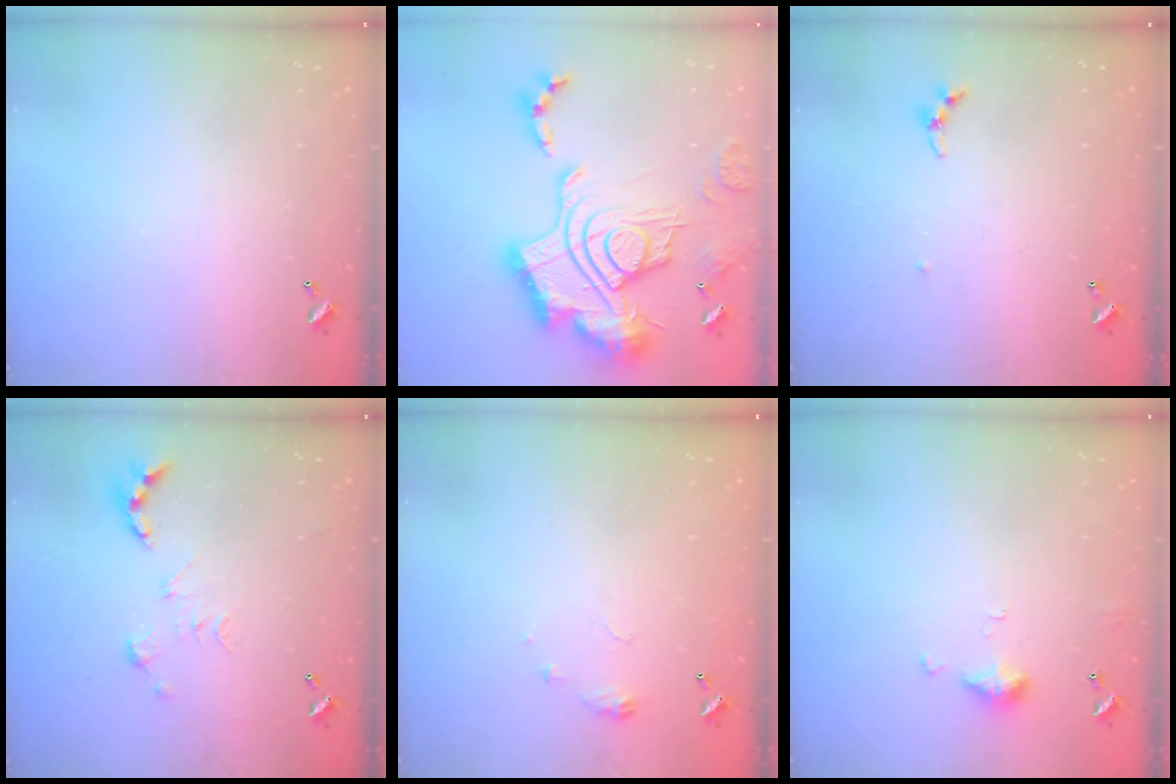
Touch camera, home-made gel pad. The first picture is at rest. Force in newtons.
{"total": 3.8, "press": 3.1, "slide": 2.2}
{"total": 3.8, "press": 3.8, "slide": 0.3}
{"total": 0.0}
{"total": 3.5, "press": 3.5, "slide": 0.5}
{"total": 6.4, "press": 6.3, "slide": 0.9}